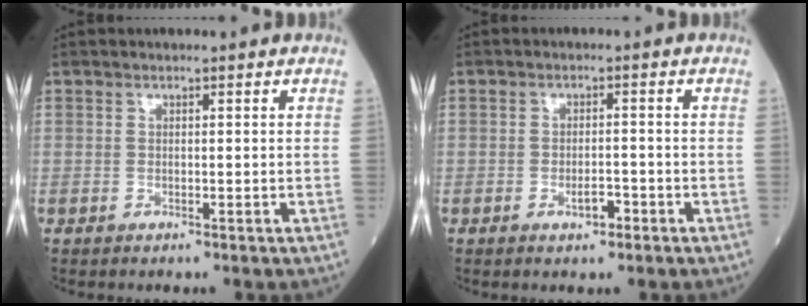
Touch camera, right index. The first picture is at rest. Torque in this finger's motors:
{"motor_torque": [0.25, -0.08, 0.07, 0.03]}